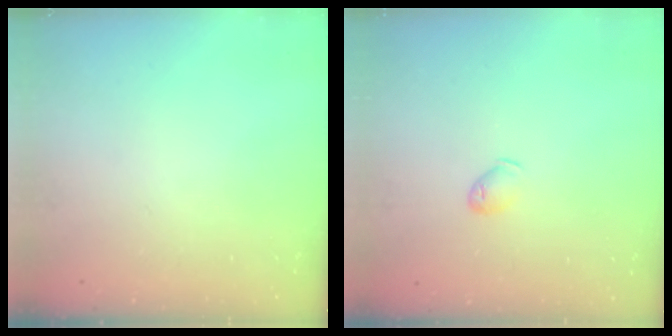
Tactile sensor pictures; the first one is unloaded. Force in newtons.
{"total": 5.9, "press": 5.7, "slide": 1.3}